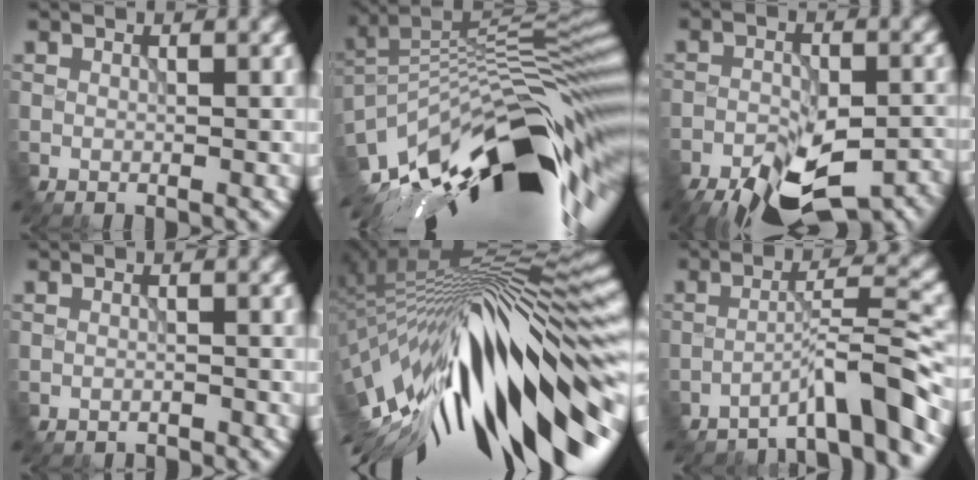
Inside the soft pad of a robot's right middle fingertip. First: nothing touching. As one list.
[{"total": 15.7, "force": [-7.6, 5.4, 12.6], "torque": [-0.231, 0.016, -0.133]}, {"total": 11.5, "force": [-8.6, 4.3, 6.3], "torque": [-0.115, -0.021, -0.123]}, {"total": 1.6, "force": [-1.4, -0.1, -0.7], "torque": [0.015, 0.003, -0.026]}, {"total": 17.0, "force": [-4.3, 6.1, 15.3], "torque": [-0.253, -0.016, -0.075]}, {"total": 6.1, "force": [-5.0, 0.2, 3.5], "torque": [-0.049, 0.029, -0.089]}]